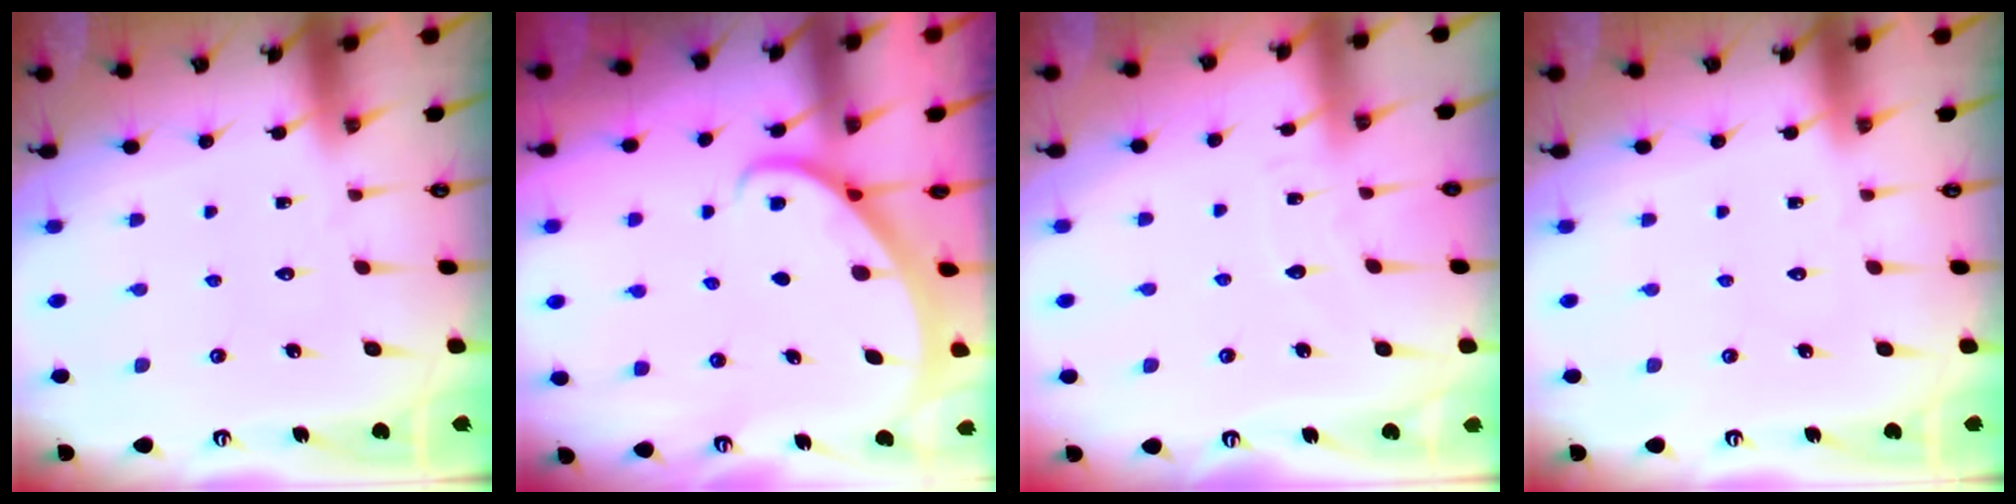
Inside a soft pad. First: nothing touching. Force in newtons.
{"total": 2.3, "press": 2.3, "slide": 0.2}
{"total": 4.0, "press": 4.0, "slide": 0.4}
{"total": 0.0}